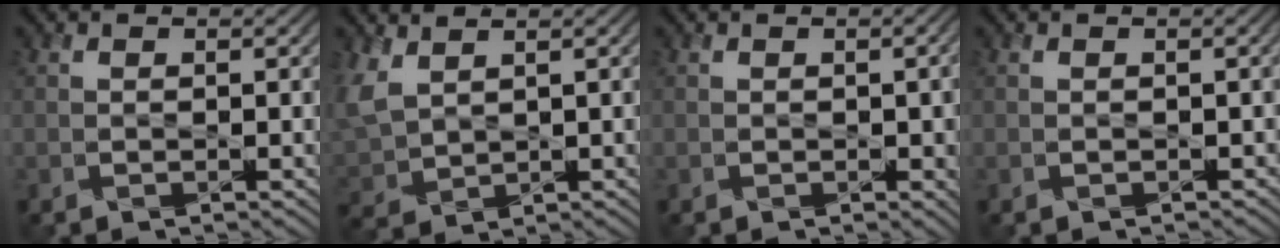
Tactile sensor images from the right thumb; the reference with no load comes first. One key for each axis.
{"total": 5.9, "fx": 2.6, "fy": 3.7, "fz": 3.8, "tx": -0.122, "ty": -0.005, "tz": 0.058}
{"total": 3.2, "fx": -0.5, "fy": 1.7, "fz": 2.7, "tx": -0.033, "ty": -0.007, "tz": 0.003}
{"total": 0.6, "fx": -0.1, "fy": 0.4, "fz": 0.4, "tx": -0.007, "ty": -0.003, "tz": 0.004}